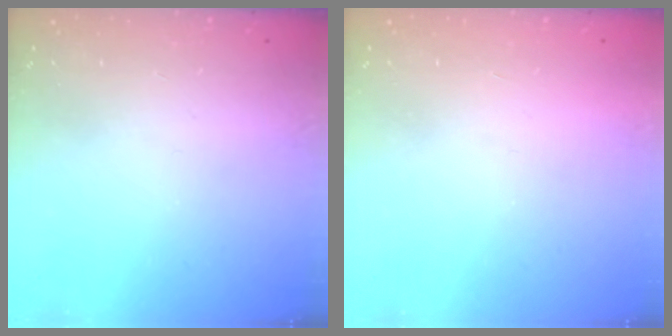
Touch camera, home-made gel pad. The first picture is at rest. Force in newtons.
{"total": 1.6, "press": 1.6, "slide": 0.1}